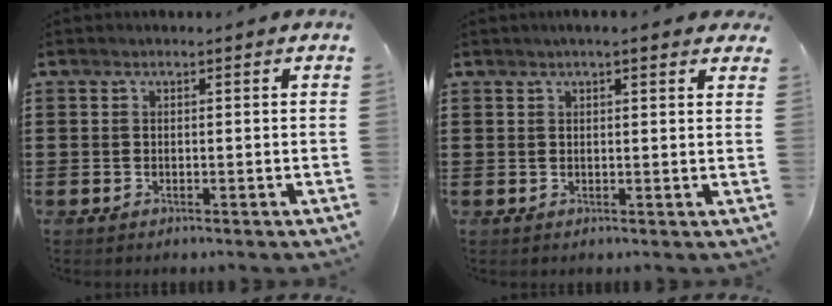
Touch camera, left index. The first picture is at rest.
{"total": 2.2, "force": [1.6, 0.1, 1.4], "torque": [-0.030, 0.005, 0.030]}